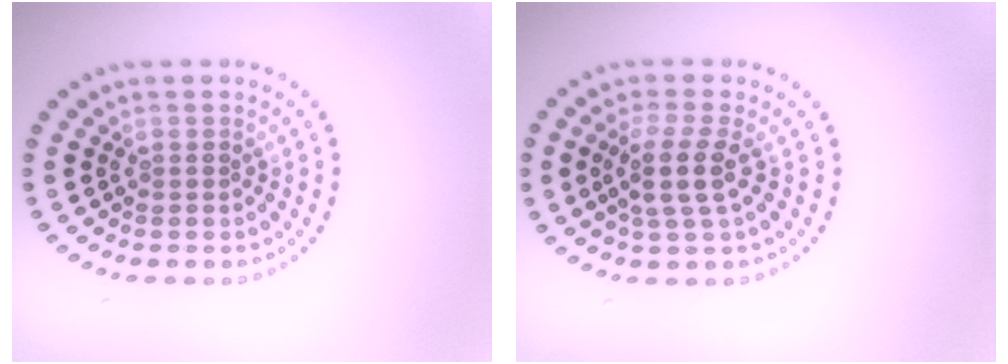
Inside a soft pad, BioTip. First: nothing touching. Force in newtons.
{"total": 3.0, "press": 2.4, "slide": 1.8}